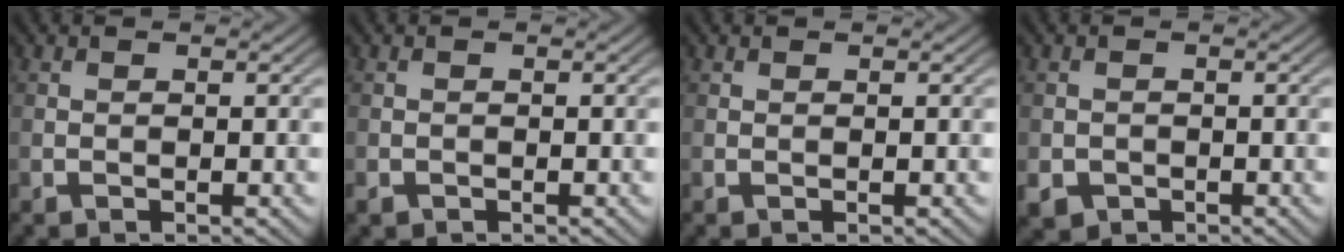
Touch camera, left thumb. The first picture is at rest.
{"total": 0.8, "force": [-0.6, 0.6, 0.2], "torque": [-0.004, -0.003, -0.013]}
{"total": 0.0}
{"total": 2.3, "force": [-1.1, 1.9, 0.7], "torque": [-0.016, -0.010, -0.025]}